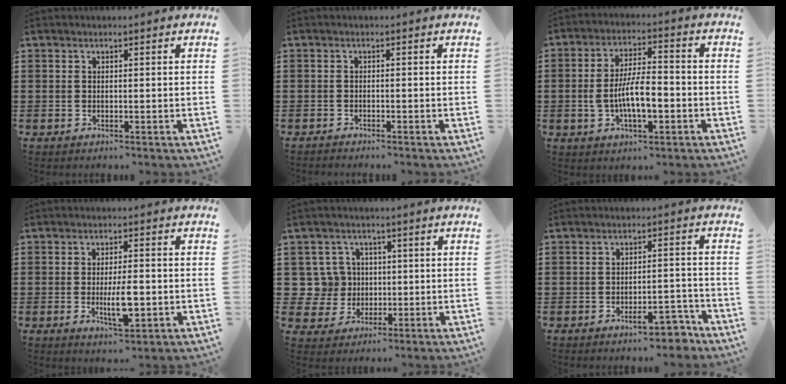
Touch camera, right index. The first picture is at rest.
{"total": 0.9, "force": [-0.9, 0.0, 0.0], "torque": [-0.001, 0.002, -0.019]}
{"total": 8.5, "force": [-1.9, 3.3, 7.5], "torque": [-0.165, 0.000, -0.044]}
{"total": 6.1, "force": [-1.4, 1.9, 5.6], "torque": [-0.109, -0.006, -0.025]}
{"total": 6.5, "force": [0.6, 6.1, 2.0], "torque": [-0.079, 0.014, 0.009]}
{"total": 6.4, "force": [-4.5, 1.6, 4.3], "torque": [-0.063, 0.003, -0.076]}